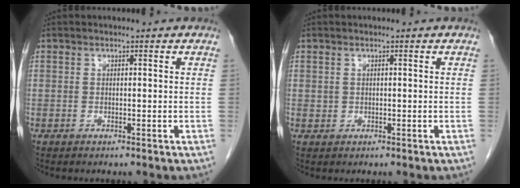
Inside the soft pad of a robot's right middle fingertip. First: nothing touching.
{"total": 0.6, "force": [0.2, 0.5, 0.1], "torque": [0.005, 0.003, 0.001]}